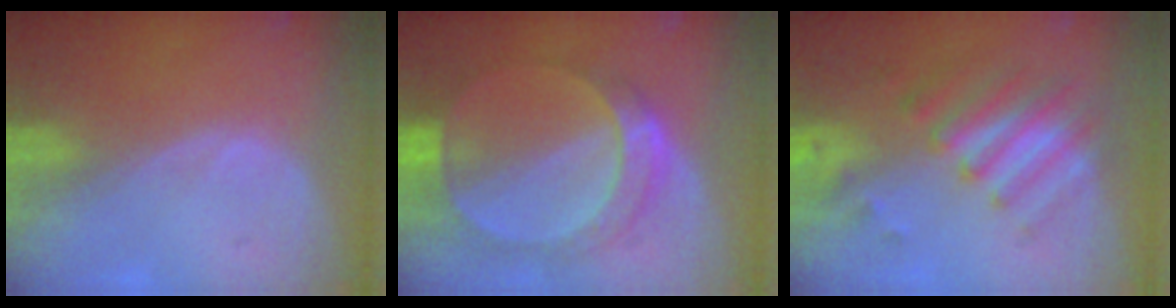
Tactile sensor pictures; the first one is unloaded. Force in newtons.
{"total": 7.8, "press": 7.5, "slide": 2.0}
{"total": 7.9, "press": 7.1, "slide": 3.6}